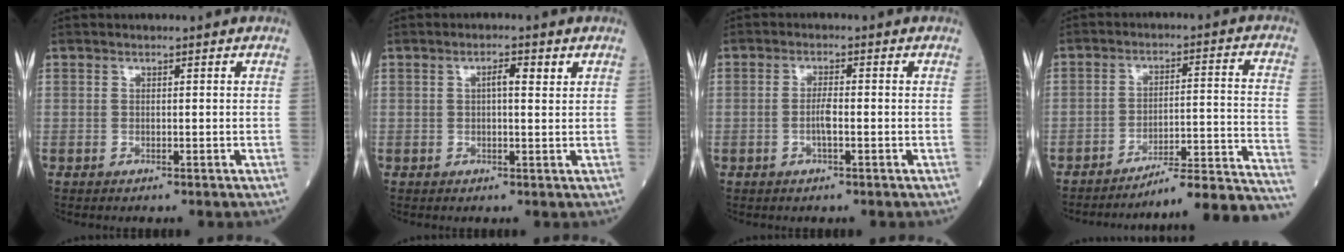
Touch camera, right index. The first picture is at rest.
{"total": 2.5, "force": [1.0, 0.6, 2.3], "torque": [-0.041, 0.006, 0.014]}
{"total": 2.5, "force": [-0.6, 0.4, 2.4], "torque": [-0.048, 0.001, -0.013]}
{"total": 17.3, "force": [-16.6, -2.0, 4.4], "torque": [-0.009, 0.024, -0.225]}